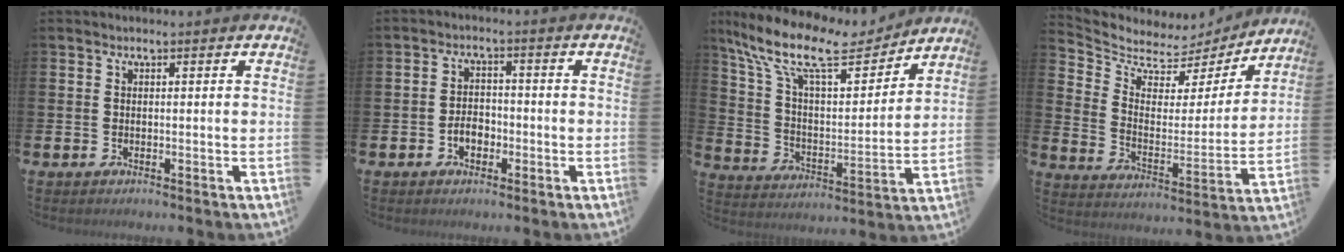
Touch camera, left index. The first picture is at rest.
{"total": 2.9, "force": [-1.1, 2.0, 1.8], "torque": [-0.020, -0.001, -0.027]}
{"total": 14.0, "force": [11.4, 4.3, 6.9], "torque": [-0.165, -0.066, 0.195]}
{"total": 6.0, "force": [5.1, 2.8, 1.2], "torque": [-0.058, -0.042, 0.082]}